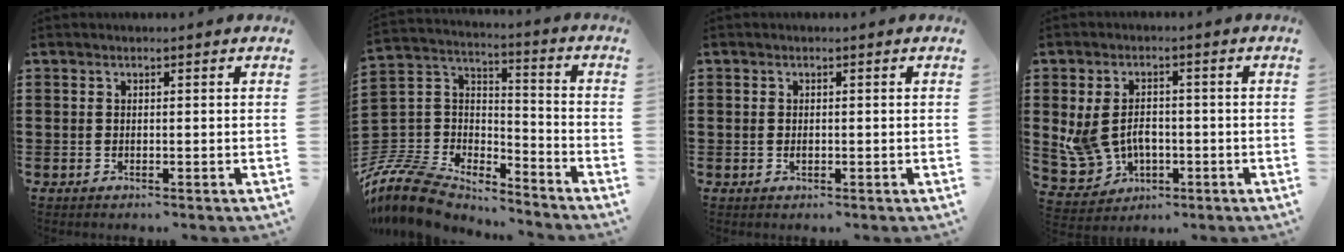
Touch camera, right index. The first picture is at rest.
{"total": 10.5, "force": [-9.3, 3.9, 2.9], "torque": [-0.101, 0.006, -0.194]}
{"total": 0.6, "force": [-0.1, 0.5, 0.3], "torque": [-0.006, 0.001, -0.001]}
{"total": 6.4, "force": [-0.6, 5.2, 3.7], "torque": [-0.106, 0.006, -0.012]}